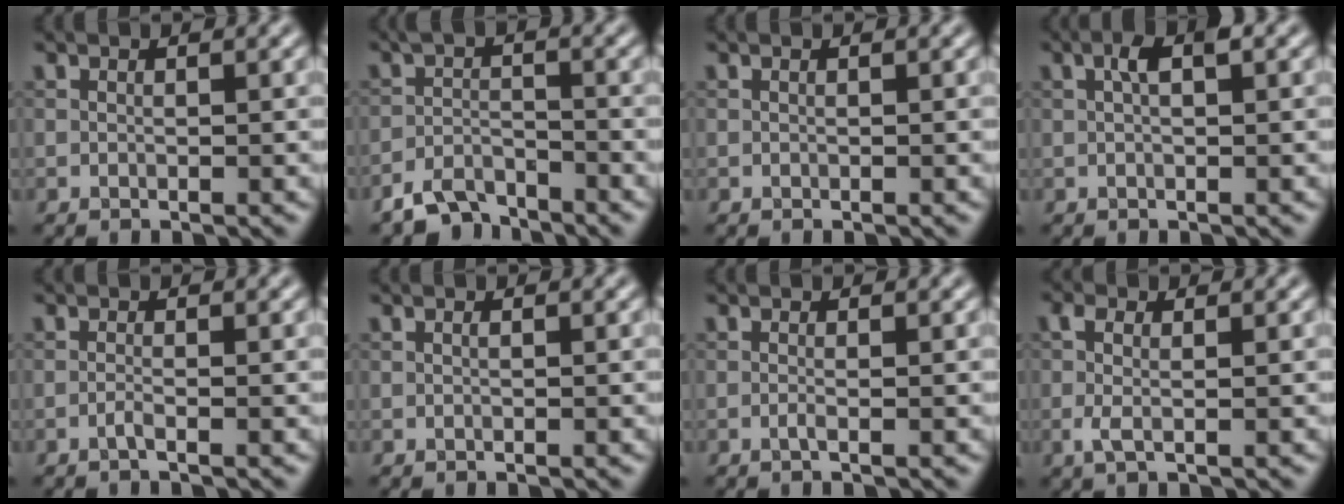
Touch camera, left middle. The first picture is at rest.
{"total": 4.2, "force": [-3.8, 1.2, 1.3], "torque": [-0.022, -0.003, -0.079]}
{"total": 0.0}
{"total": 2.1, "force": [0.5, 0.7, 2.0], "torque": [-0.034, 0.008, 0.006]}
{"total": 0.9, "force": [-0.5, 0.2, 0.7], "torque": [-0.013, 0.003, -0.015]}
{"total": 0.0}
{"total": 0.7, "force": [-0.3, 0.2, 0.7], "torque": [-0.014, -0.003, -0.008]}
{"total": 2.3, "force": [0.1, 0.9, 2.1], "torque": [-0.053, 0.003, -0.005]}